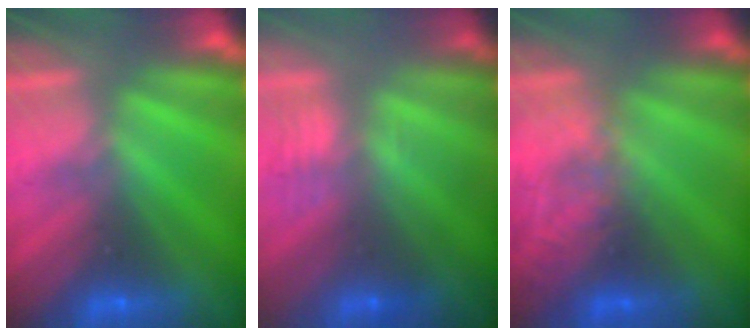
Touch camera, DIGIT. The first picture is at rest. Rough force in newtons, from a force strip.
{"total": 2.6}
{"total": 2.1}